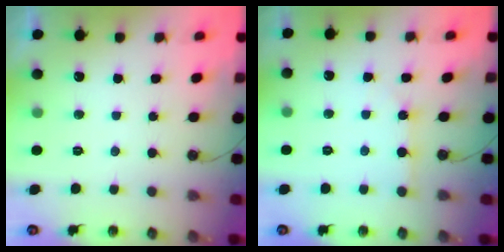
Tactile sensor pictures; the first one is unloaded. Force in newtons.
{"total": 2.4, "press": 2.4, "slide": 0.1}